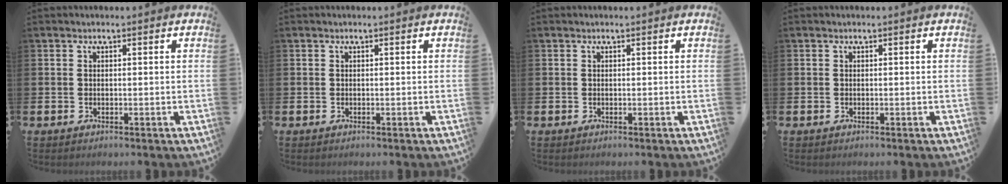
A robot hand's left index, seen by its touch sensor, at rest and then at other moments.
{"total": 0.0}
{"total": 0.0}
{"total": 0.0}